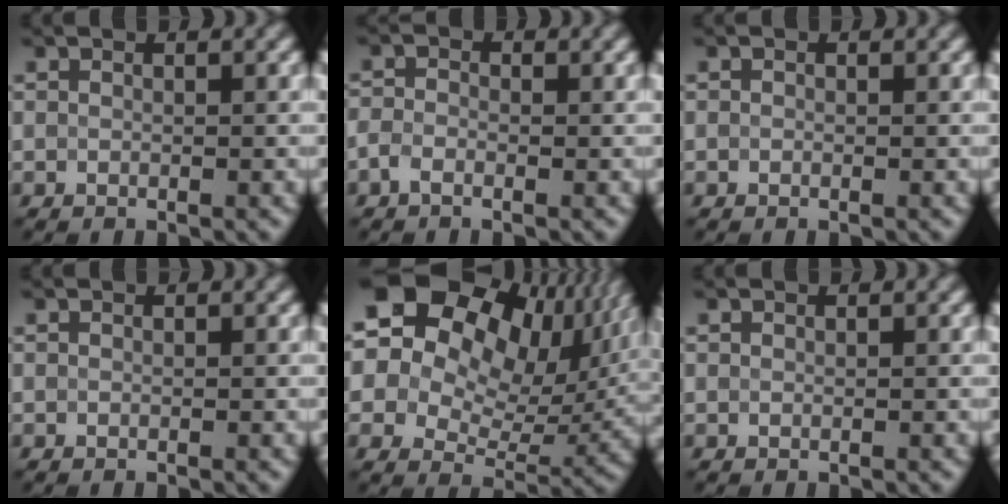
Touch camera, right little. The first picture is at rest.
{"total": 1.6, "force": [-0.9, 0.8, 1.0], "torque": [-0.023, 0.004, -0.023]}
{"total": 0.0}
{"total": 0.0}
{"total": 23.3, "force": [10.4, 16.6, 12.6], "torque": [-0.260, 0.062, 0.150]}
{"total": 0.0}